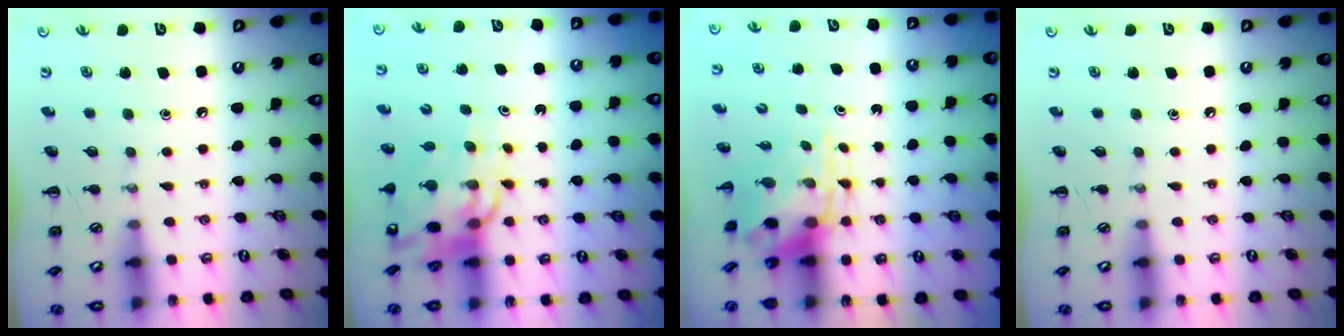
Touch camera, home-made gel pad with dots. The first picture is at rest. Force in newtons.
{"total": 11.7, "press": 11.2, "slide": 3.6}
{"total": 6.5, "press": 6.5, "slide": 1.0}
{"total": 0.0}